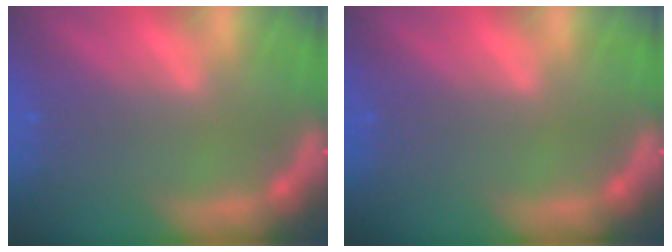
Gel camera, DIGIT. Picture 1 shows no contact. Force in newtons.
{"total": 0.0}